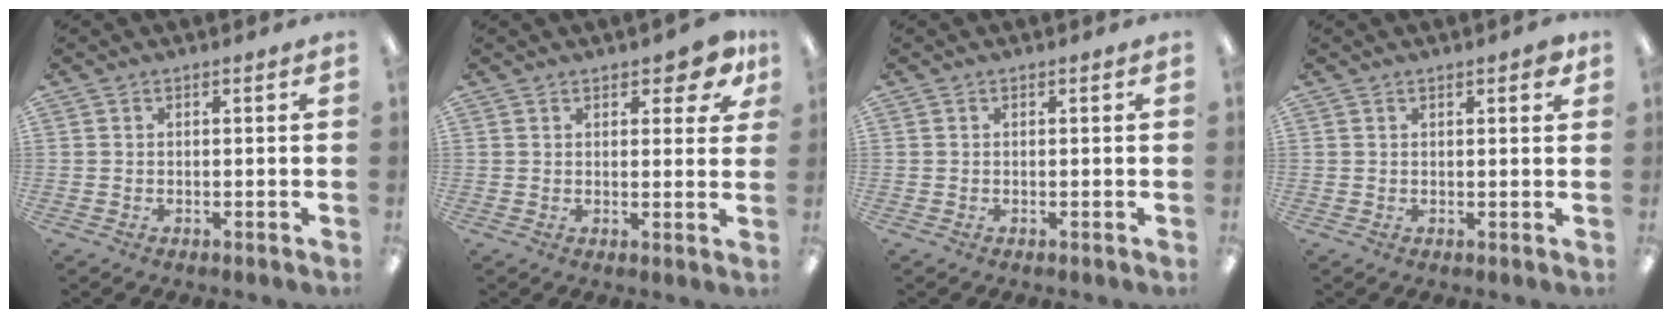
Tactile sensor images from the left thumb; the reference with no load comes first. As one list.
[{"total": 6.4, "force": [4.0, 2.7, 4.1], "torque": [-0.047, -0.015, 0.066]}, {"total": 0.0}, {"total": 2.3, "force": [1.6, 0.6, 1.6], "torque": [-0.017, -0.003, 0.024]}]